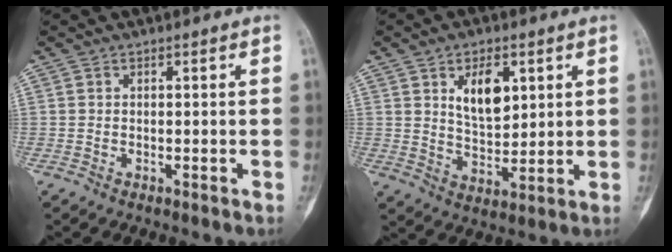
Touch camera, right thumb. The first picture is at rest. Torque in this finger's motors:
{"motor_torque": [0.04, 0.09, 0.22, -0.14, 0.01]}